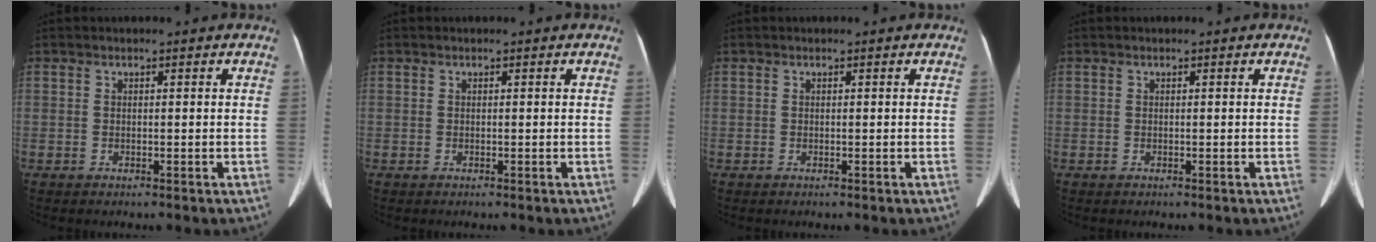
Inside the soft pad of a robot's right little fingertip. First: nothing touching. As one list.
[{"total": 0.0}, {"total": 0.0}, {"total": 0.0}]